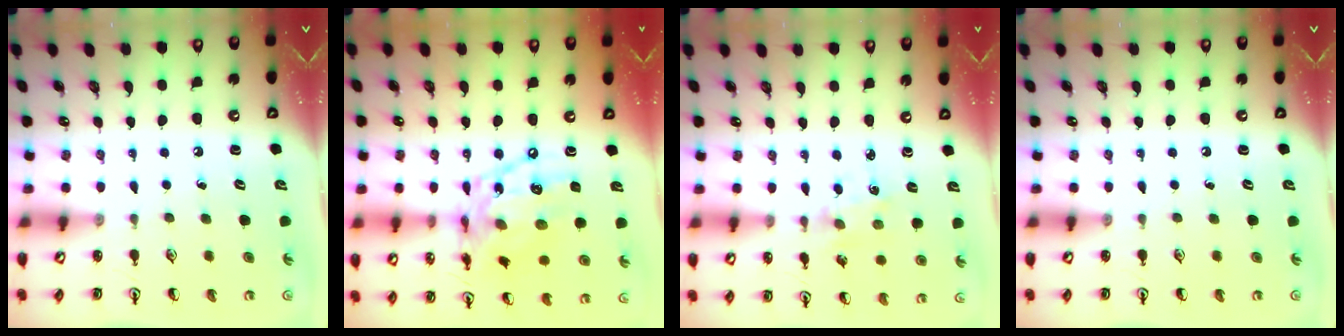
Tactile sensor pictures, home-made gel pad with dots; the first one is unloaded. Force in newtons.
{"total": 15.4, "press": 15.4, "slide": 1.2}
{"total": 1.0, "press": 1.0, "slide": 0.2}
{"total": 0.0}